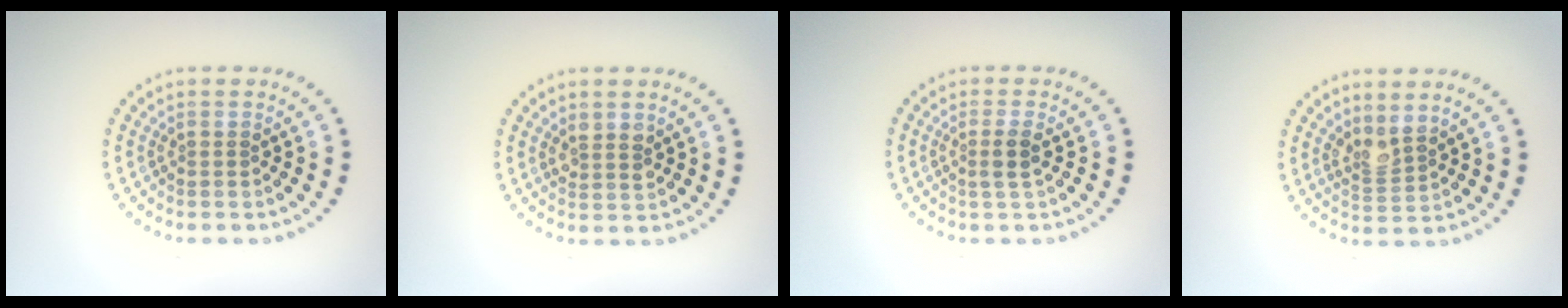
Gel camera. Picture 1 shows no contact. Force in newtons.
{"total": 1.7, "press": 1.6, "slide": 0.7}
{"total": 1.6, "press": 1.3, "slide": 0.9}
{"total": 2.2, "press": 1.6, "slide": 1.4}